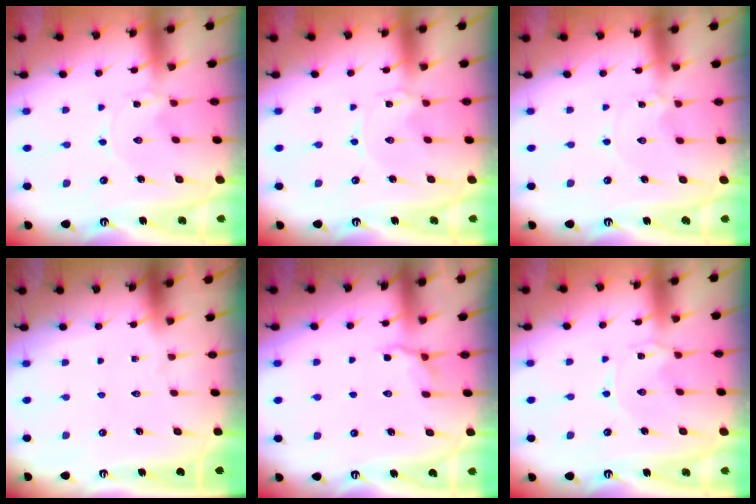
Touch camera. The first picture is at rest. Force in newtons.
{"total": 0.0}
{"total": 0.6, "press": 0.5, "slide": 0.1}
{"total": 0.0}
{"total": 4.0, "press": 3.6, "slide": 1.6}
{"total": 0.0}